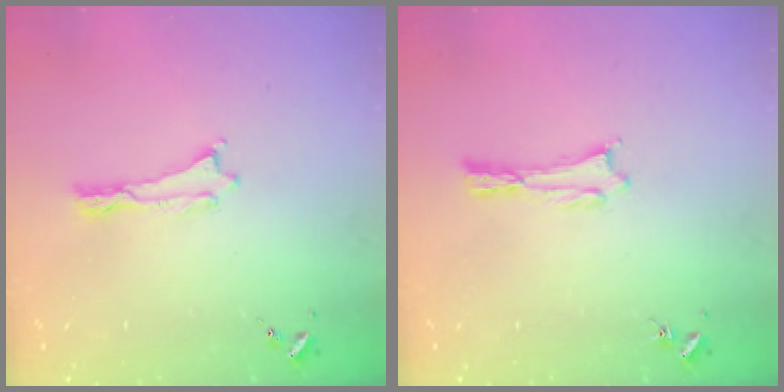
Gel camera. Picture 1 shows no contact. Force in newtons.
{"total": 0.0}